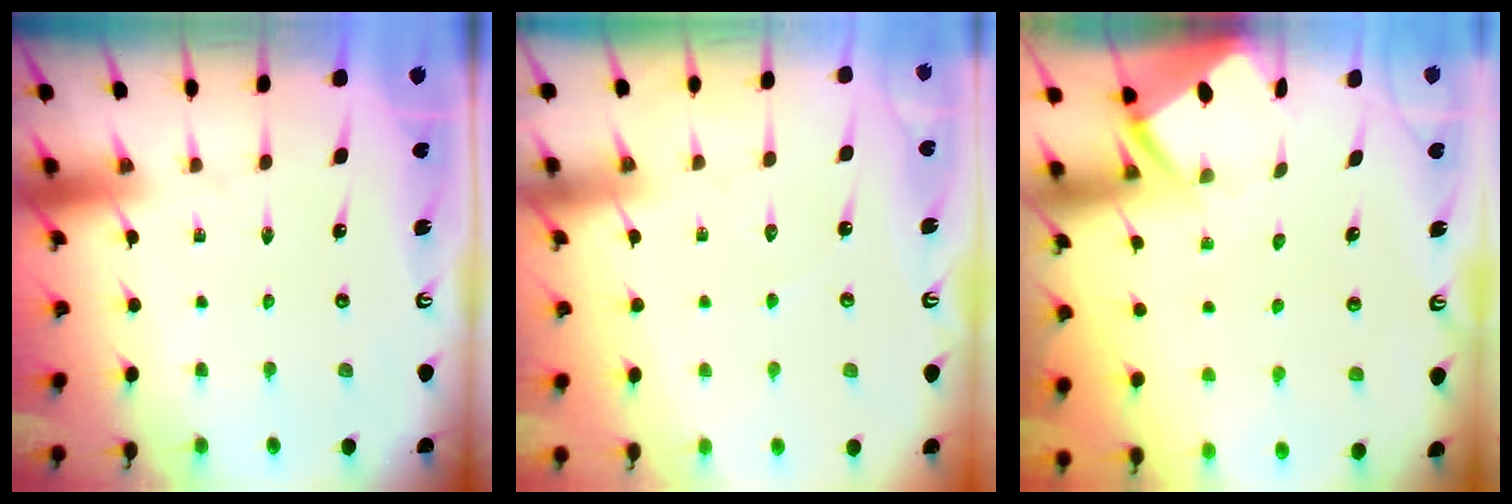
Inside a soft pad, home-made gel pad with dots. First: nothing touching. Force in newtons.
{"total": 3.9, "press": 3.8, "slide": 0.4}
{"total": 3.4, "press": 3.4, "slide": 0.3}